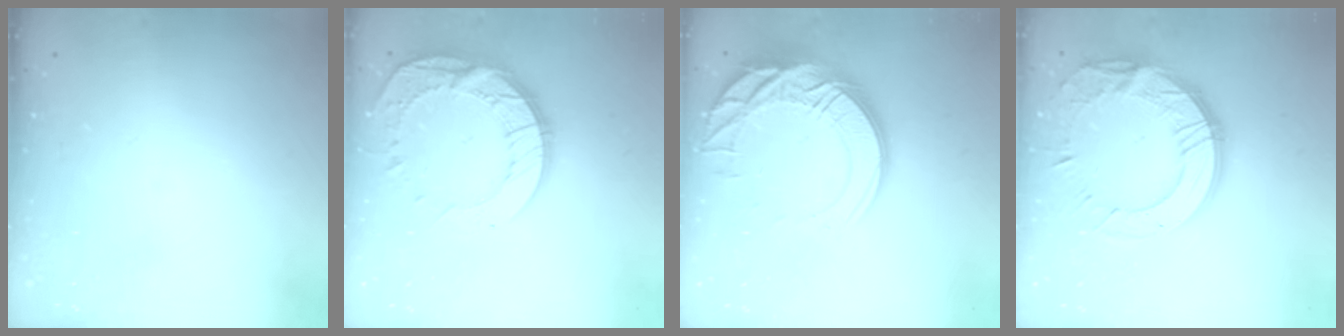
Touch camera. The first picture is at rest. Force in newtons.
{"total": 15.6, "press": 15.6, "slide": 1.2}
{"total": 18.7, "press": 18.6, "slide": 1.8}
{"total": 18.4, "press": 18.3, "slide": 1.1}